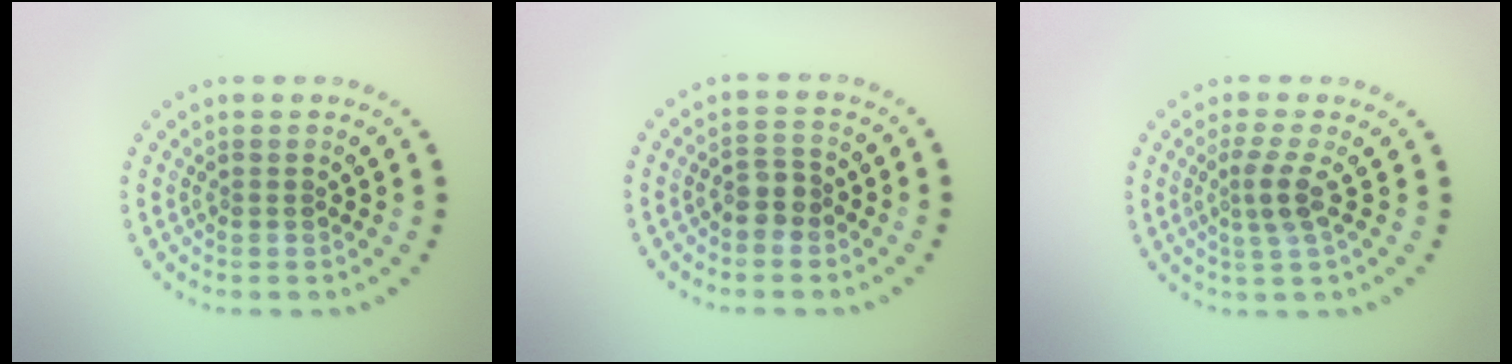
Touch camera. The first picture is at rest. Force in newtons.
{"total": 1.9, "press": 1.7, "slide": 0.8}
{"total": 2.5, "press": 1.7, "slide": 1.8}